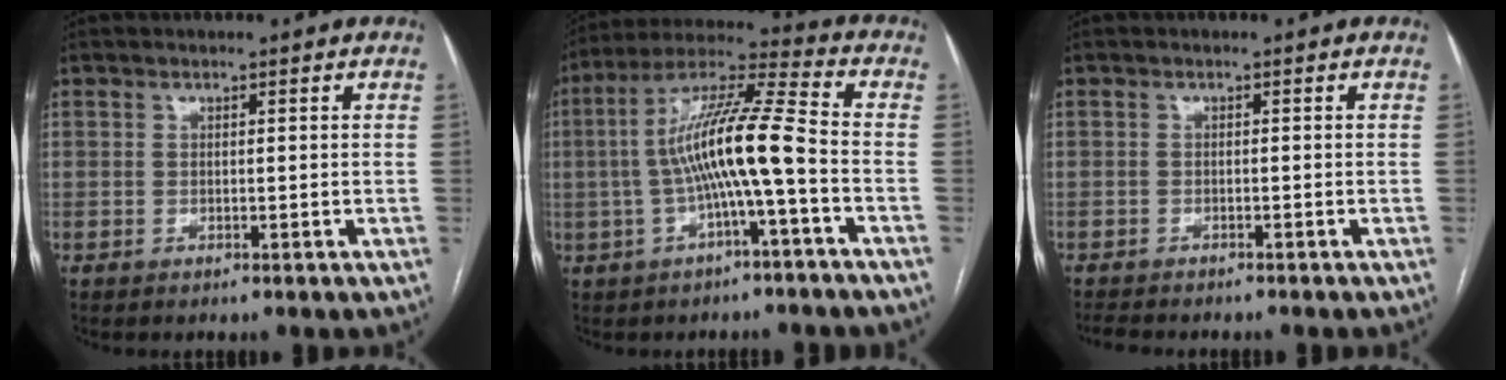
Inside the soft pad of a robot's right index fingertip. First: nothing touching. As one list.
[{"total": 12.6, "force": [-2.0, 0.5, 12.5], "torque": [-0.236, 0.028, -0.039]}, {"total": 4.5, "force": [-4.1, 1.1, 1.6], "torque": [-0.024, -0.010, -0.062]}]